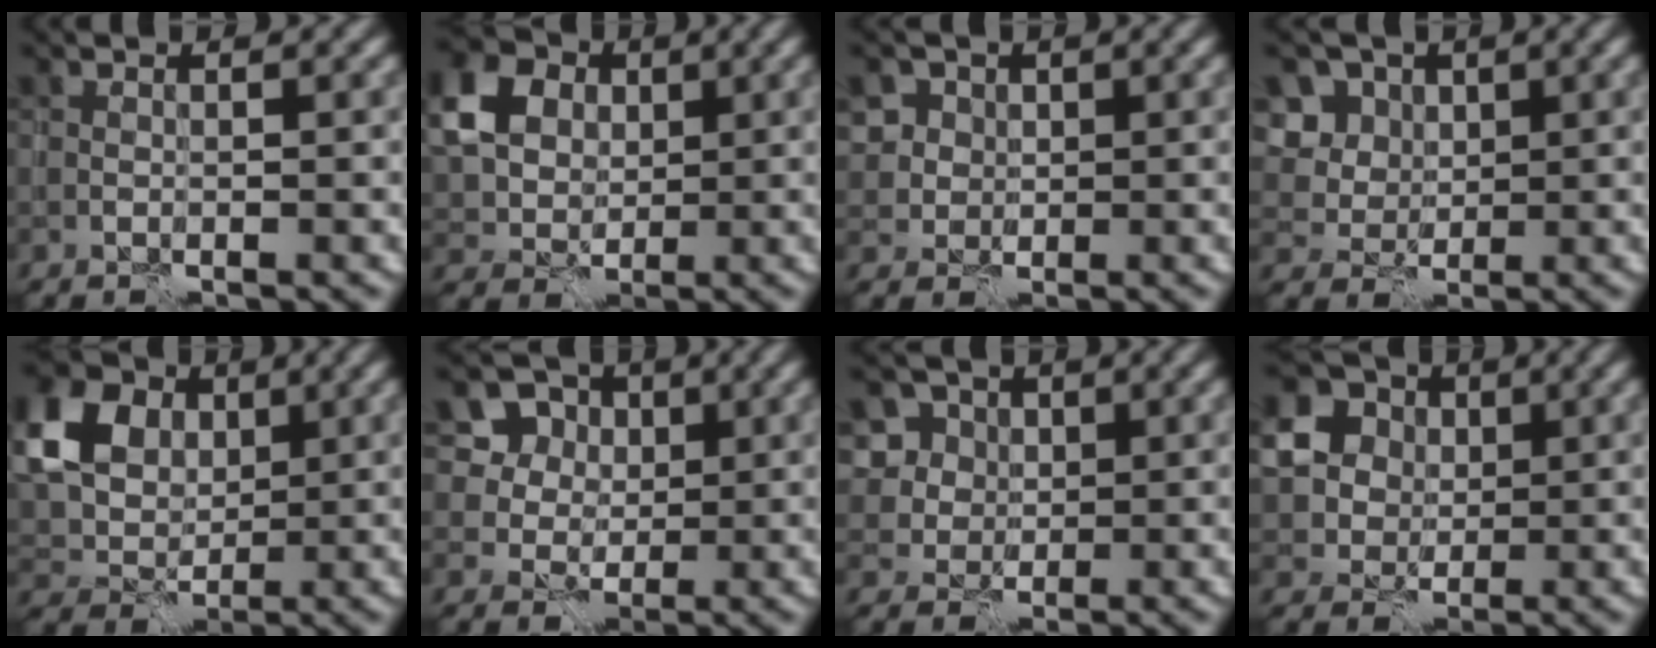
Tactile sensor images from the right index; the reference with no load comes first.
{"total": 7.4, "force": [2.0, 5.9, 4.0], "torque": [-0.103, 0.017, 0.028]}
{"total": 4.5, "force": [1.8, 3.9, 1.3], "torque": [-0.032, 0.006, 0.034]}
{"total": 8.0, "force": [3.5, 6.4, 3.2], "torque": [-0.066, 0.018, 0.049]}
{"total": 10.6, "force": [3.5, 8.3, 5.7], "torque": [-0.129, 0.032, 0.048]}
{"total": 7.7, "force": [3.4, 6.2, 2.9], "torque": [-0.056, 0.000, 0.047]}
{"total": 8.2, "force": [3.1, 6.9, 3.1], "torque": [-0.067, 0.022, 0.037]}
{"total": 9.6, "force": [2.6, 8.2, 4.3], "torque": [-0.097, 0.020, 0.035]}